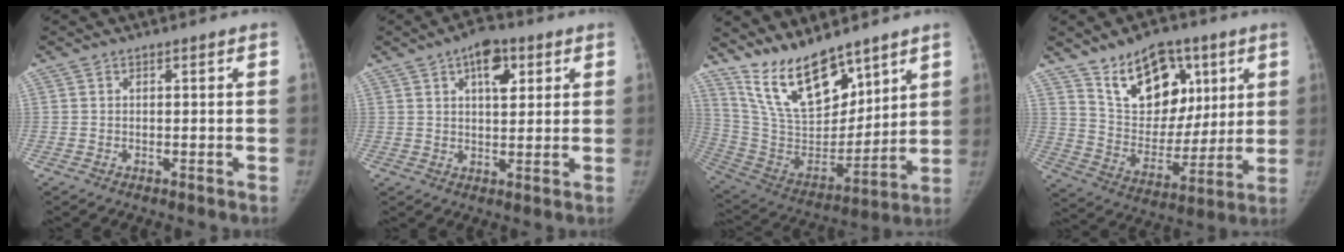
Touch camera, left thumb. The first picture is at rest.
{"total": 7.5, "force": [3.3, 3.9, 5.5], "torque": [-0.059, -0.009, 0.046]}
{"total": 18.3, "force": [13.5, 7.5, 9.9], "torque": [-0.130, -0.081, 0.264]}
{"total": 18.2, "force": [9.6, 11.5, 10.3], "torque": [-0.112, -0.047, 0.173]}